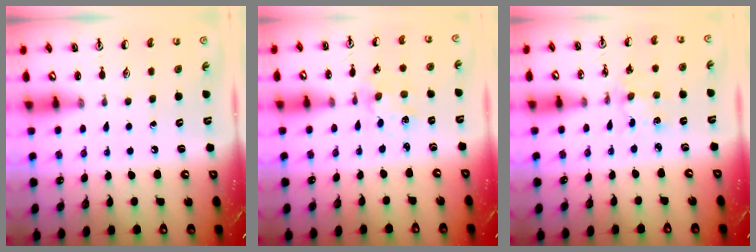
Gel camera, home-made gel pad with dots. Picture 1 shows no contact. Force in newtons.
{"total": 1.5, "press": 1.5, "slide": 0.3}
{"total": 2.7, "press": 2.6, "slide": 0.4}